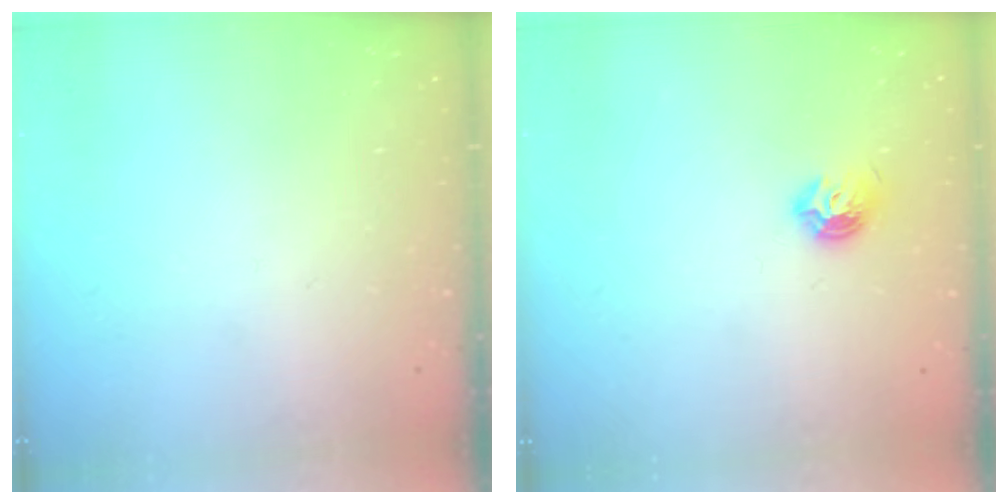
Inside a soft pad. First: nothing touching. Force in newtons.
{"total": 7.0, "press": 6.9, "slide": 0.7}